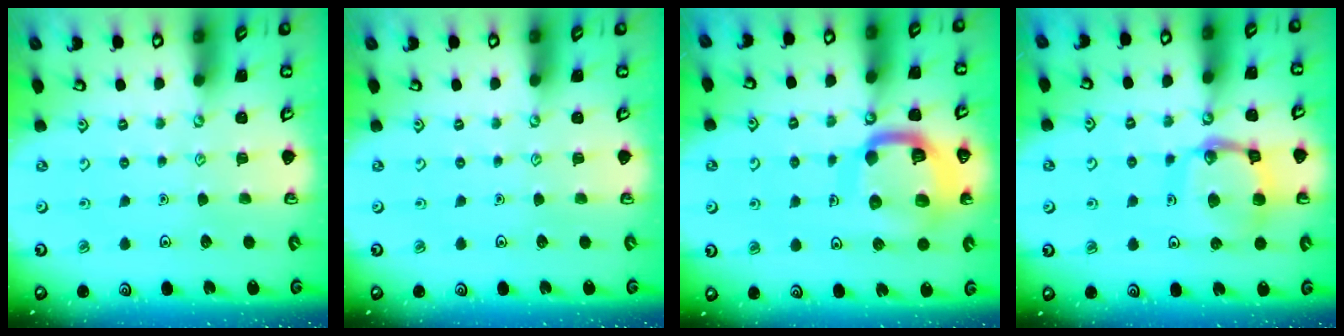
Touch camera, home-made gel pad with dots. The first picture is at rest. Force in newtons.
{"total": 0.0}
{"total": 16.3, "press": 16.2, "slide": 1.7}
{"total": 14.3, "press": 14.2, "slide": 1.4}